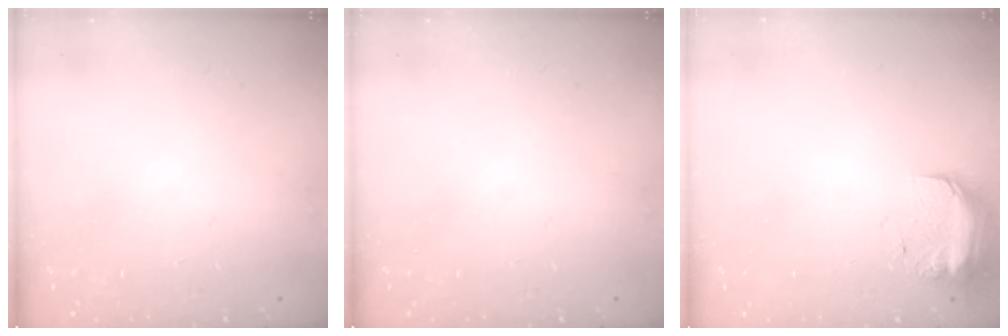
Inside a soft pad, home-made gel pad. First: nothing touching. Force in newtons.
{"total": 0.0}
{"total": 11.2, "press": 9.8, "slide": 5.5}